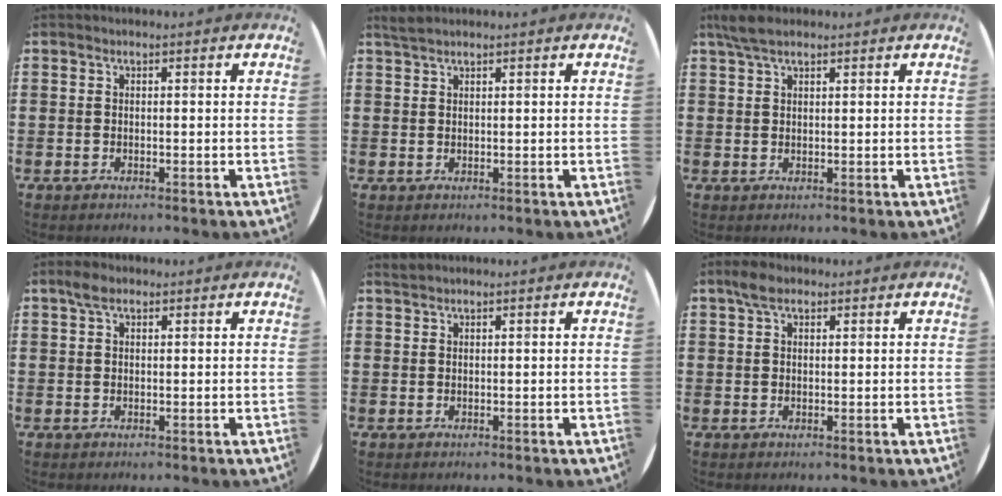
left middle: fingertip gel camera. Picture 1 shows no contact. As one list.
[{"total": 1.3, "force": [1.2, 0.1, 0.4], "torque": [-0.009, 0.002, 0.022]}, {"total": 3.4, "force": [2.5, 1.2, 1.9], "torque": [-0.043, 0.008, 0.047]}, {"total": 2.2, "force": [1.5, 1.2, 1.2], "torque": [-0.018, 0.003, 0.025]}, {"total": 0.6, "force": [0.6, -0.1, -0.1], "torque": [0.001, 0.000, 0.012]}, {"total": 2.7, "force": [1.9, 1.3, 1.3], "torque": [-0.021, 0.004, 0.033]}]